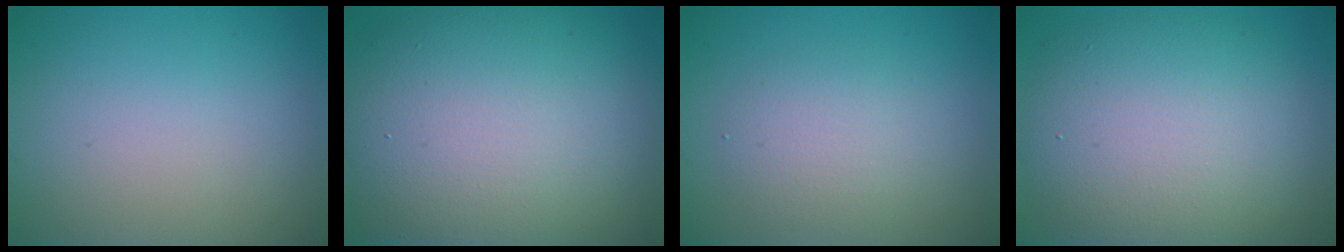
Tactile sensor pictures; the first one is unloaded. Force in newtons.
{"total": 14.1, "press": 14.1, "slide": 0.8}
{"total": 2.9, "press": 2.9, "slide": 0.2}
{"total": 10.0, "press": 10.0, "slide": 0.4}